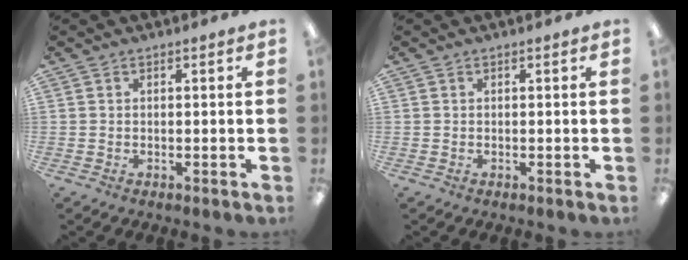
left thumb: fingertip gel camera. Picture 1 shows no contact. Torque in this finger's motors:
{"motor_torque": [0.00, 0.00, 0.00, 0.00, 0.00]}